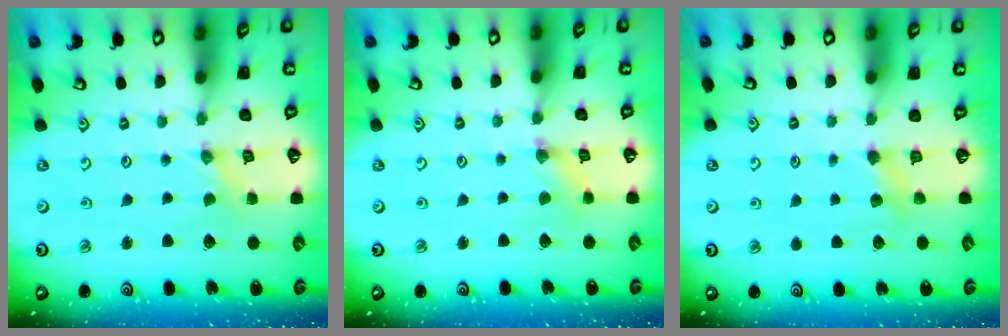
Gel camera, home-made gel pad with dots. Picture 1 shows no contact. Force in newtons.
{"total": 1.0, "press": 1.0, "slide": 0.3}
{"total": 3.9, "press": 3.9, "slide": 0.6}